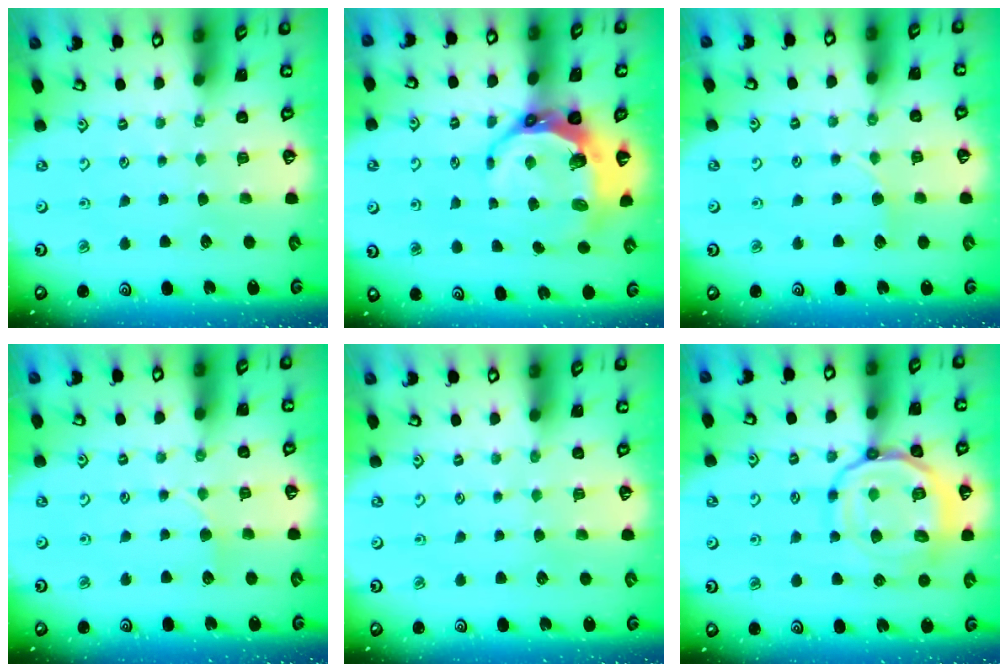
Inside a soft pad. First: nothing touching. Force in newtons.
{"total": 10.3, "press": 9.1, "slide": 4.7}
{"total": 4.5, "press": 4.4, "slide": 0.5}
{"total": 4.5, "press": 4.4, "slide": 0.5}
{"total": 0.9, "press": 0.9, "slide": 0.1}
{"total": 18.3, "press": 18.2, "slide": 1.9}